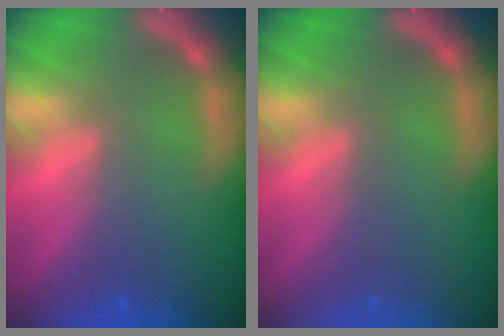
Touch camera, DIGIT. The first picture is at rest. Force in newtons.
{"total": 0.0}